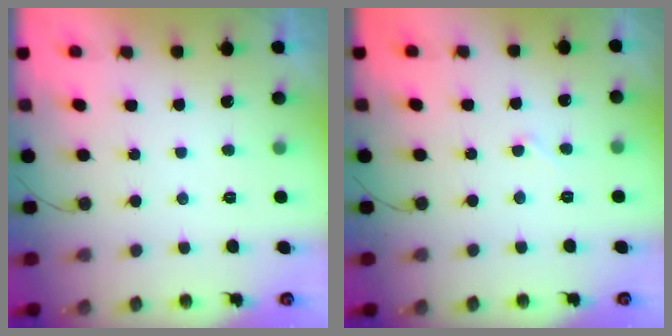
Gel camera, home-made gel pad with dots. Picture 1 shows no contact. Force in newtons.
{"total": 2.8, "press": 2.8, "slide": 0.2}